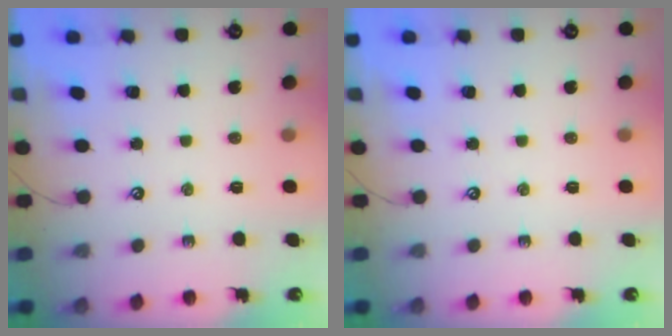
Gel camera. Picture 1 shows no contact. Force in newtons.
{"total": 0.0}